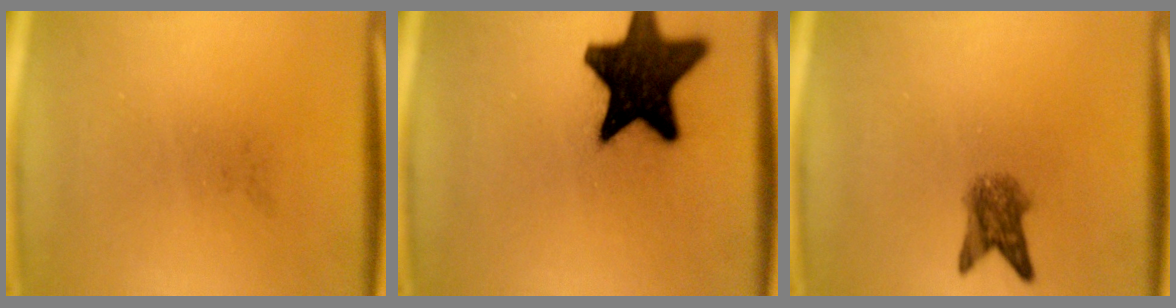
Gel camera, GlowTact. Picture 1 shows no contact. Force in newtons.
{"total": 18.0}
{"total": 3.9}